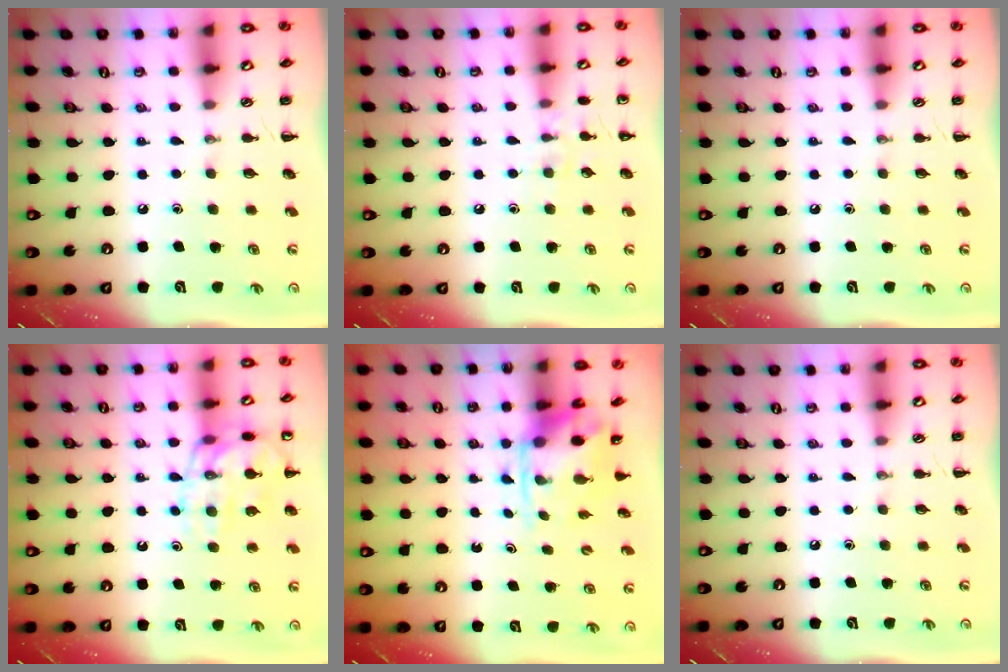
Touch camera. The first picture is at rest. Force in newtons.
{"total": 6.7, "press": 6.4, "slide": 1.7}
{"total": 0.0}
{"total": 14.5, "press": 14.4, "slide": 1.7}
{"total": 4.0, "press": 3.8, "slide": 1.0}
{"total": 0.0}